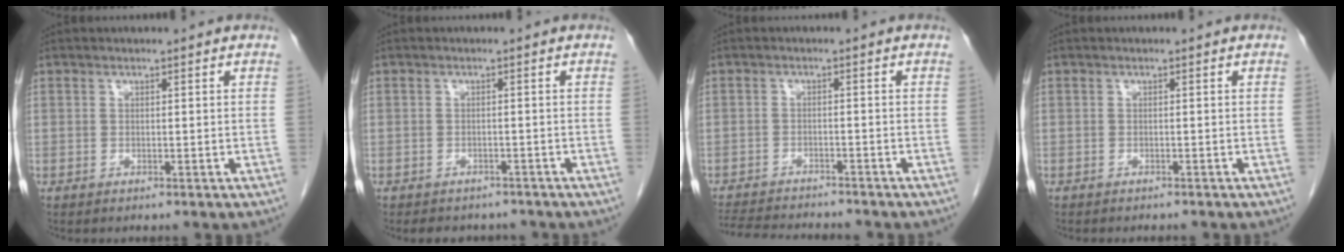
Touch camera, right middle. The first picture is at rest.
{"total": 5.5, "force": [-4.8, 2.4, 1.2], "torque": [-0.013, 0.005, -0.055]}
{"total": 11.3, "force": [-10.5, 1.6, 3.9], "torque": [-0.066, -0.007, -0.150]}
{"total": 2.5, "force": [-2.3, 0.7, 0.9], "torque": [-0.017, -0.005, -0.025]}